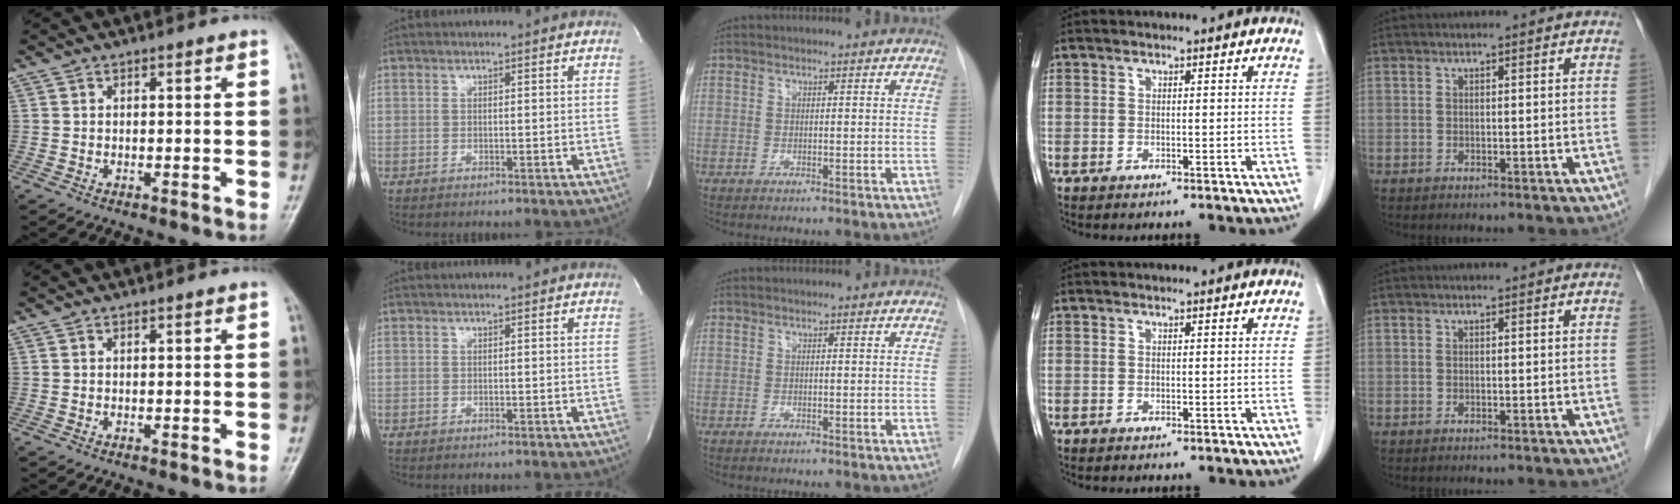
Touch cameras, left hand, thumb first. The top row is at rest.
{}